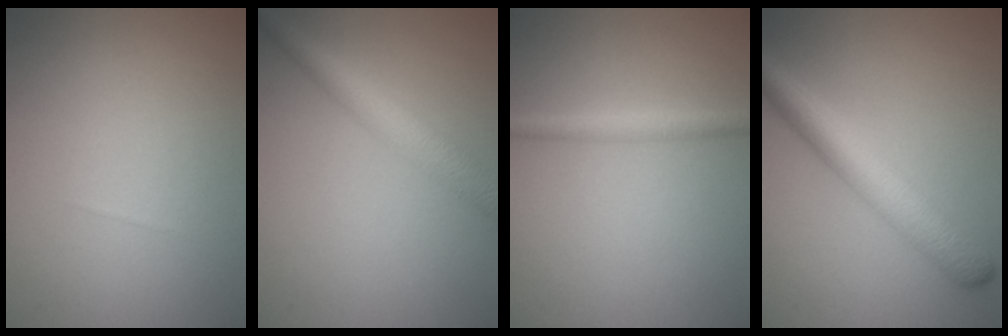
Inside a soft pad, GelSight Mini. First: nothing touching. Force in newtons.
{"total": 4.1, "press": 4.1, "slide": 0.1}
{"total": 2.0, "press": 2.0, "slide": 0.1}
{"total": 5.0, "press": 5.0, "slide": 0.1}